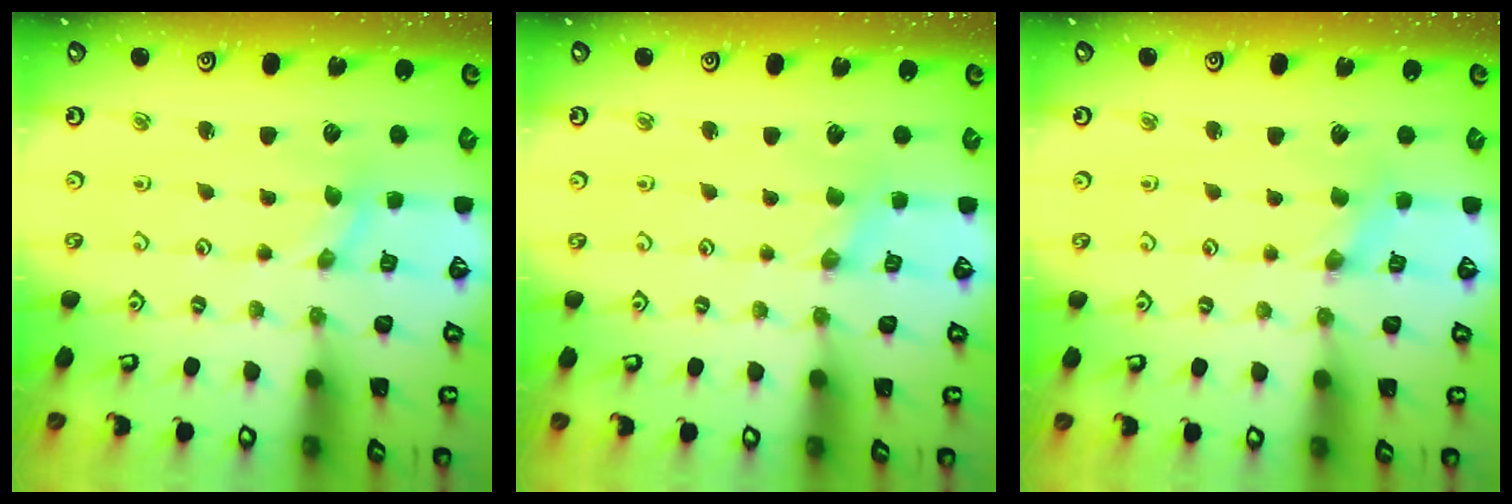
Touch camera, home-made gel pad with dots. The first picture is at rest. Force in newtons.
{"total": 0.0}
{"total": 0.0}